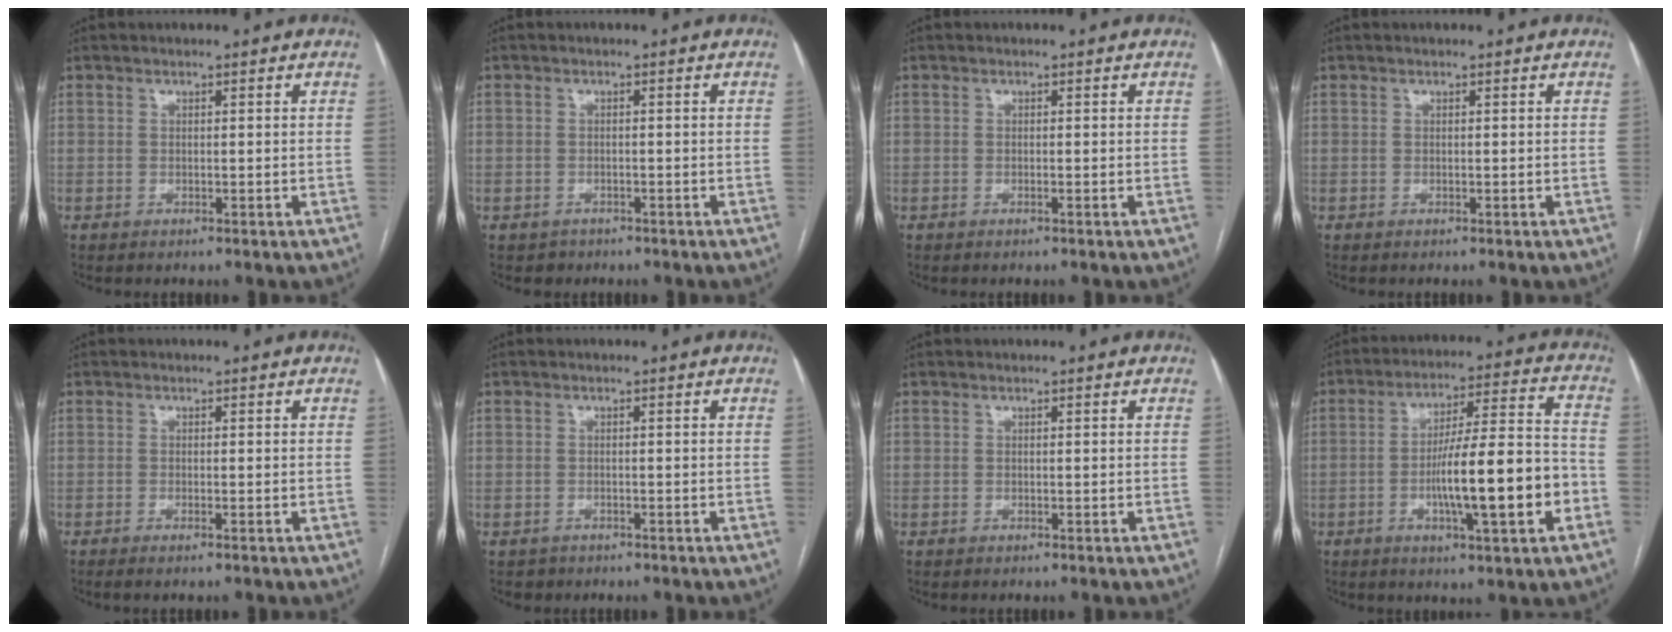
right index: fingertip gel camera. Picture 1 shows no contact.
{"total": 2.2, "force": [-1.2, 1.8, -0.3], "torque": [0.003, 0.009, -0.018]}
{"total": 0.0}
{"total": 0.0}
{"total": 1.0, "force": [-0.6, -0.2, 0.8], "torque": [-0.014, -0.002, -0.010]}
{"total": 1.6, "force": [-0.9, 1.3, -0.2], "torque": [-0.004, 0.006, -0.013]}
{"total": 0.0}
{"total": 15.3, "force": [-4.2, 1.4, 14.6], "torque": [-0.238, 0.009, -0.061]}